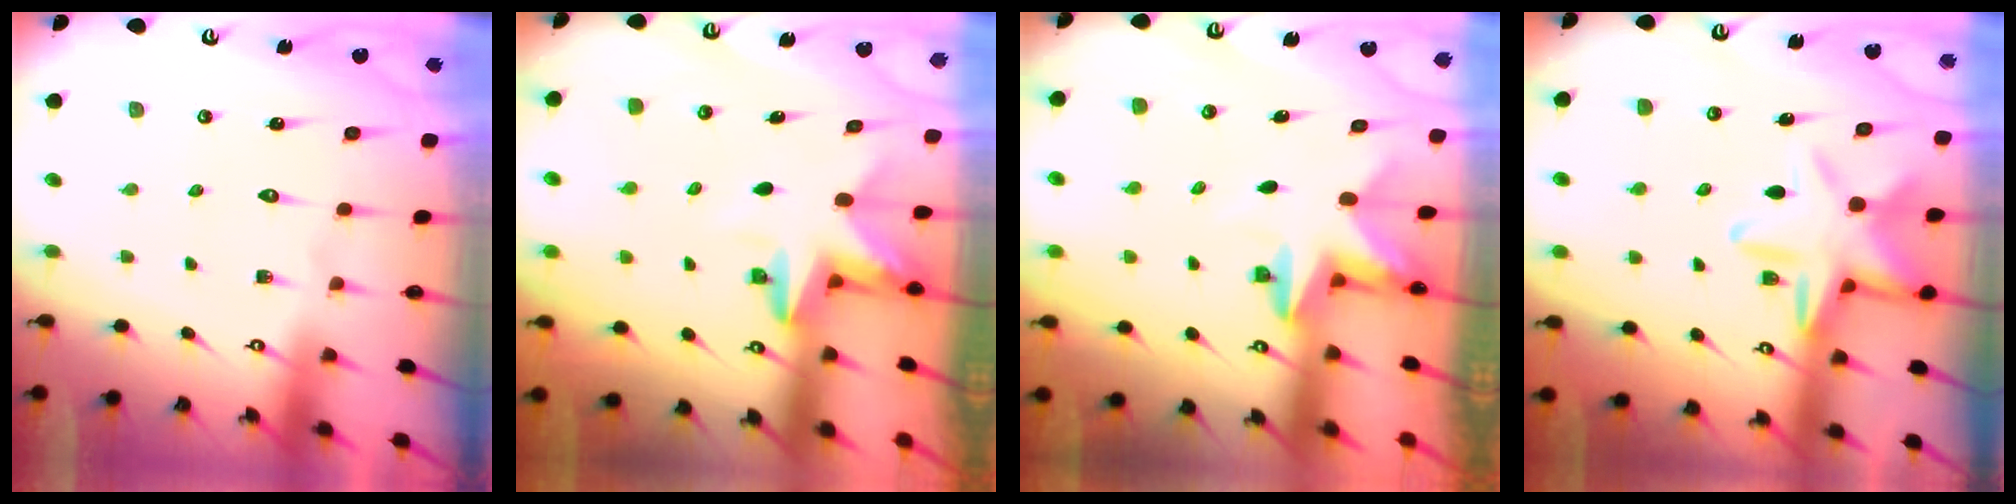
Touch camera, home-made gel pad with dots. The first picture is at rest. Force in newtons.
{"total": 3.2, "press": 3.2, "slide": 0.1}
{"total": 2.4, "press": 2.4, "slide": 0.4}
{"total": 12.3, "press": 12.2, "slide": 1.3}